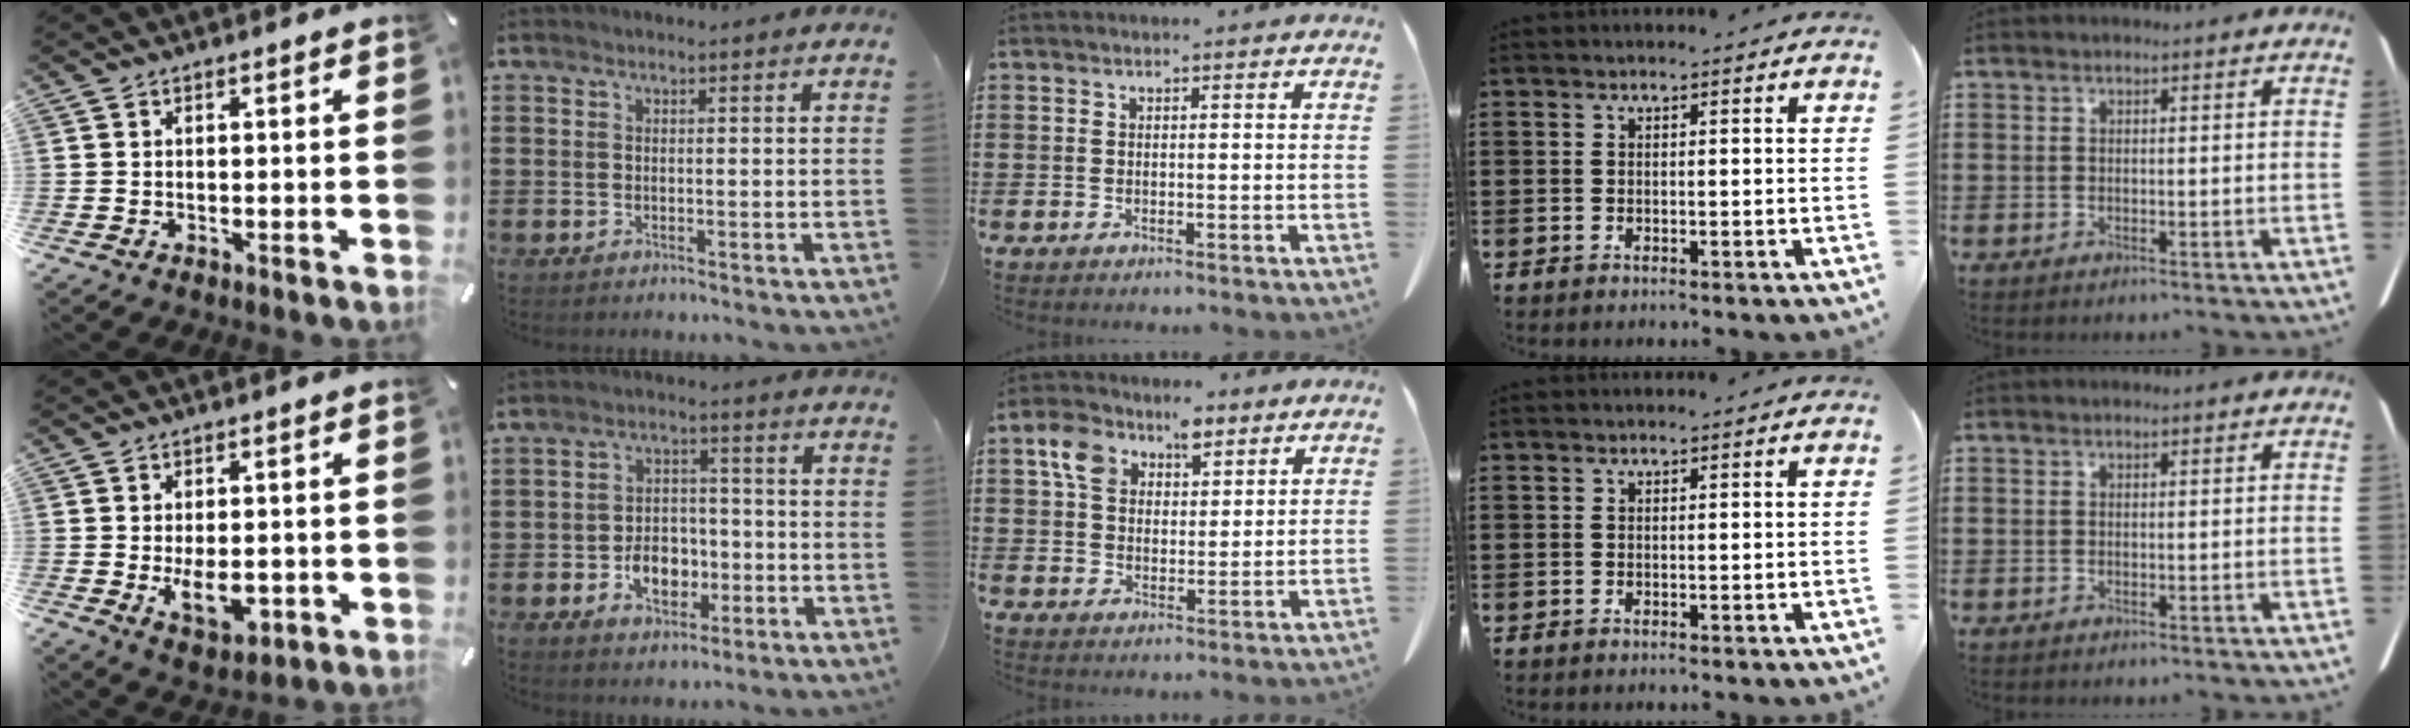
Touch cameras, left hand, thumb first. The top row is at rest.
{"thumb": {"total": 7.7, "force": [-1.3, 4.6, 6.1], "torque": [-0.100, -0.009, -0.024]}, "index": {"total": 6.1, "force": [-2.1, 4.3, 3.8], "torque": [-0.054, 0.006, -0.040]}, "middle": {"total": 7.3, "force": [4.4, 4.6, 3.8], "torque": [-0.087, 0.012, 0.079]}}